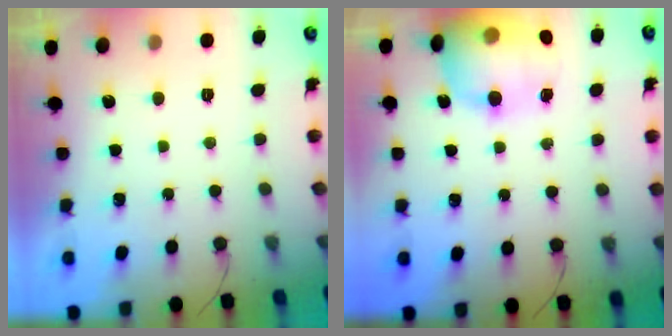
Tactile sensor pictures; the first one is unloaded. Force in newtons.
{"total": 18.0, "press": 17.7, "slide": 2.9}